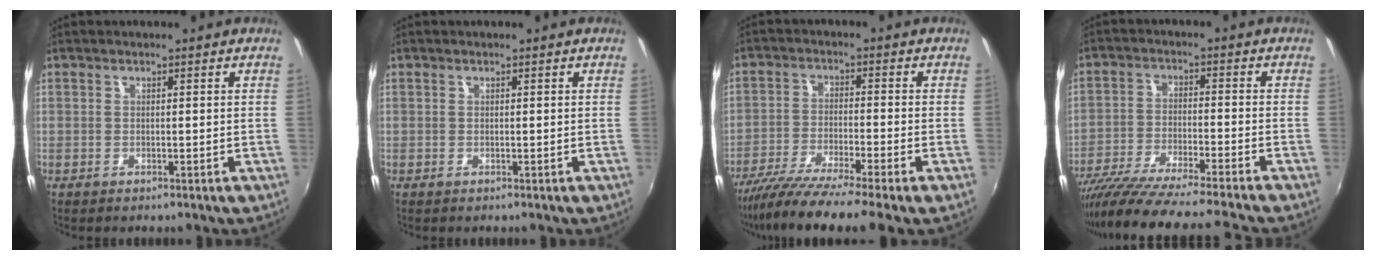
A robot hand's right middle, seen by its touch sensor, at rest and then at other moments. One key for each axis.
{"total": 0.0}
{"total": 11.8, "fx": -9.5, "fy": -0.9, "fz": 6.9, "tx": -0.142, "ty": -0.041, "tz": -0.165}
{"total": 17.4, "fx": -15.3, "fy": -1.2, "fz": 8.1, "tx": -0.157, "ty": -0.043, "tz": -0.260}